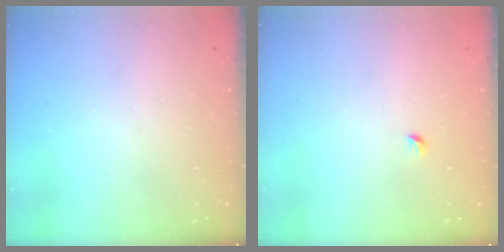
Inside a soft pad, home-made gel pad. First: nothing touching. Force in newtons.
{"total": 2.7, "press": 2.6, "slide": 0.6}